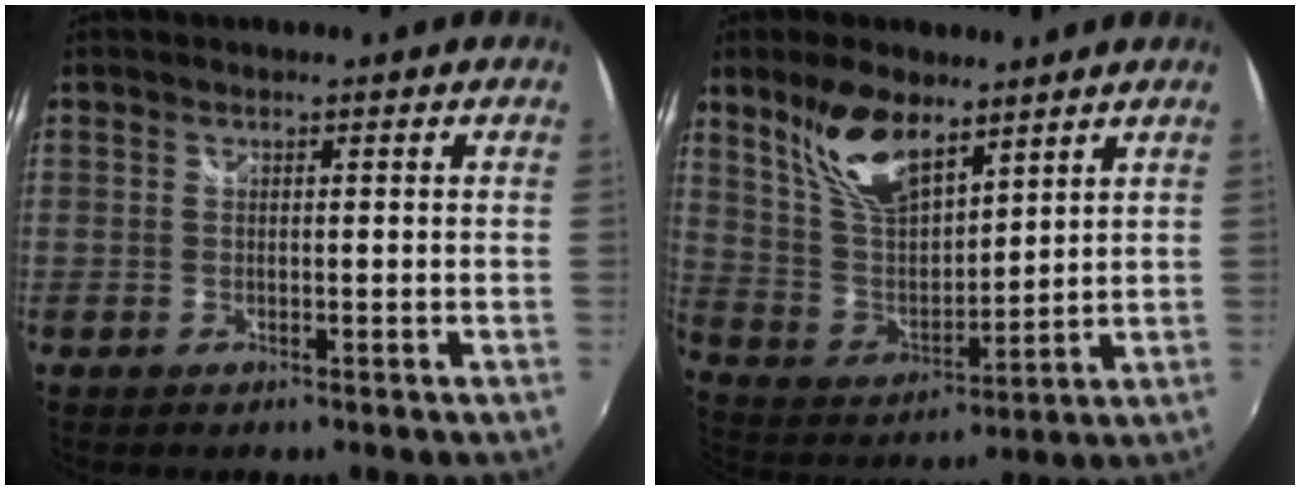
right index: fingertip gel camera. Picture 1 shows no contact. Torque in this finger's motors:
{"motor_torque": [0.66, 0.56, 0.57, 0.11]}